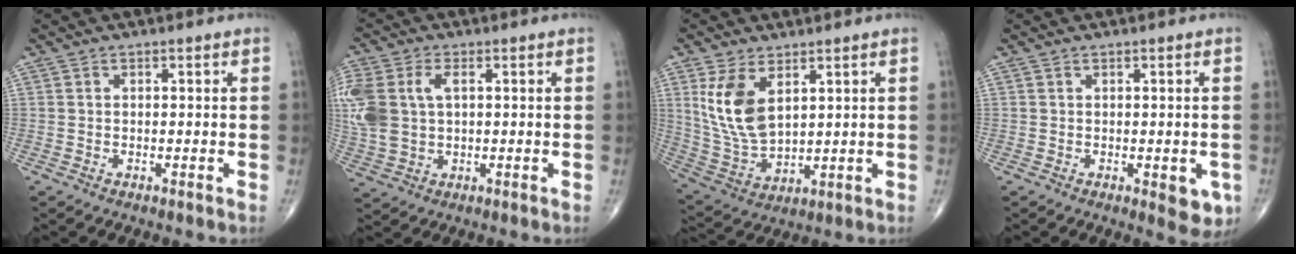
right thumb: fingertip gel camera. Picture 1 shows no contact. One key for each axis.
{"total": 13.7, "fx": 2.3, "fy": 8.9, "fz": 10.1, "tx": -0.269, "ty": 0.010, "tz": 0.049}
{"total": 11.4, "fx": 4.4, "fy": 6.1, "fz": 8.7, "tx": -0.167, "ty": -0.020, "tz": 0.103}
{"total": 4.6, "fx": -1.2, "fy": 1.9, "fz": 4.0, "tx": -0.028, "ty": -0.007, "tz": -0.009}